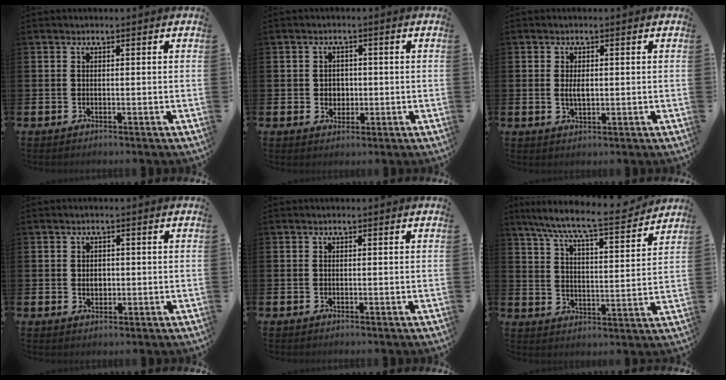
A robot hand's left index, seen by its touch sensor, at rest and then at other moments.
{"total": 2.3, "force": [0.2, 2.2, 0.8], "torque": [0.001, 0.000, -0.006]}
{"total": 2.1, "force": [0.2, 1.1, 1.8], "torque": [-0.022, -0.002, -0.001]}
{"total": 1.8, "force": [0.1, 1.5, 1.1], "torque": [0.001, 0.000, -0.005]}
{"total": 0.0}
{"total": 9.0, "force": [8.2, 0.6, 3.8], "torque": [-0.097, -0.056, 0.137]}